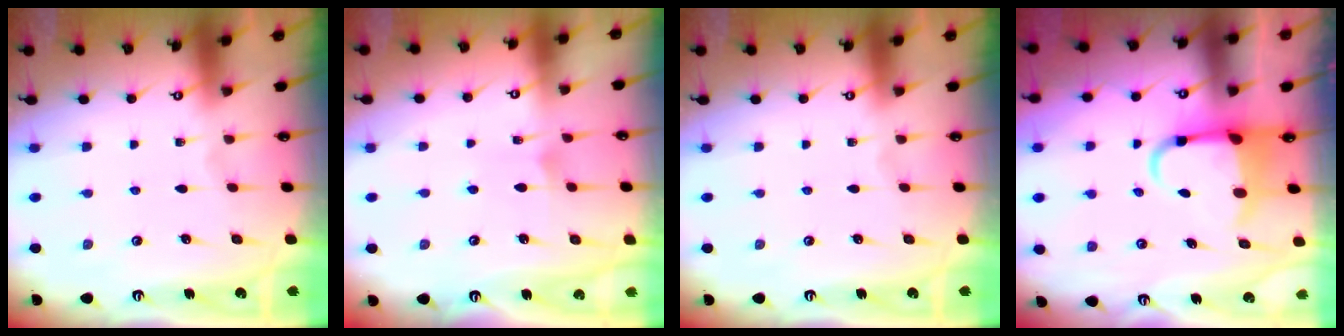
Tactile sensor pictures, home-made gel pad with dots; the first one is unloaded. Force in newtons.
{"total": 5.0, "press": 4.9, "slide": 0.6}
{"total": 0.0}
{"total": 5.6, "press": 5.5, "slide": 1.2}